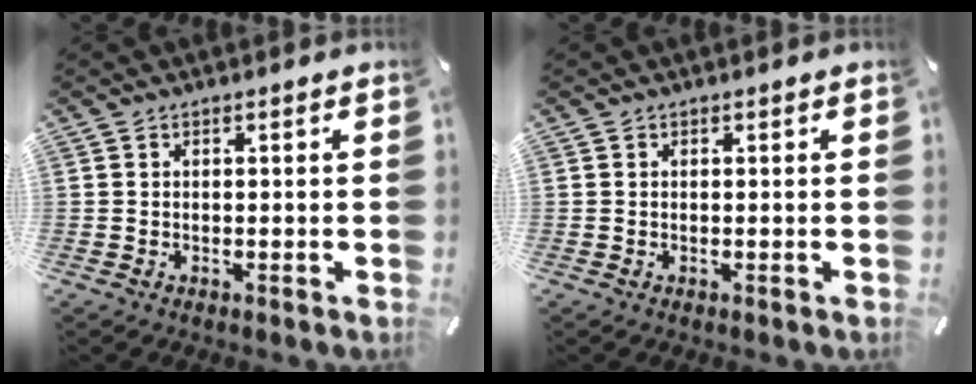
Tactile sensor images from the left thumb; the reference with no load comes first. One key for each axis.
{"total": 0.0}